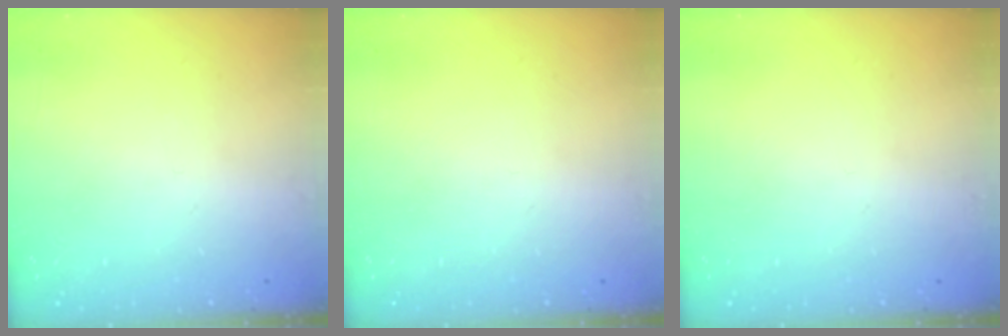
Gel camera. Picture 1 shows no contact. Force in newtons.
{"total": 0.0}
{"total": 0.0}